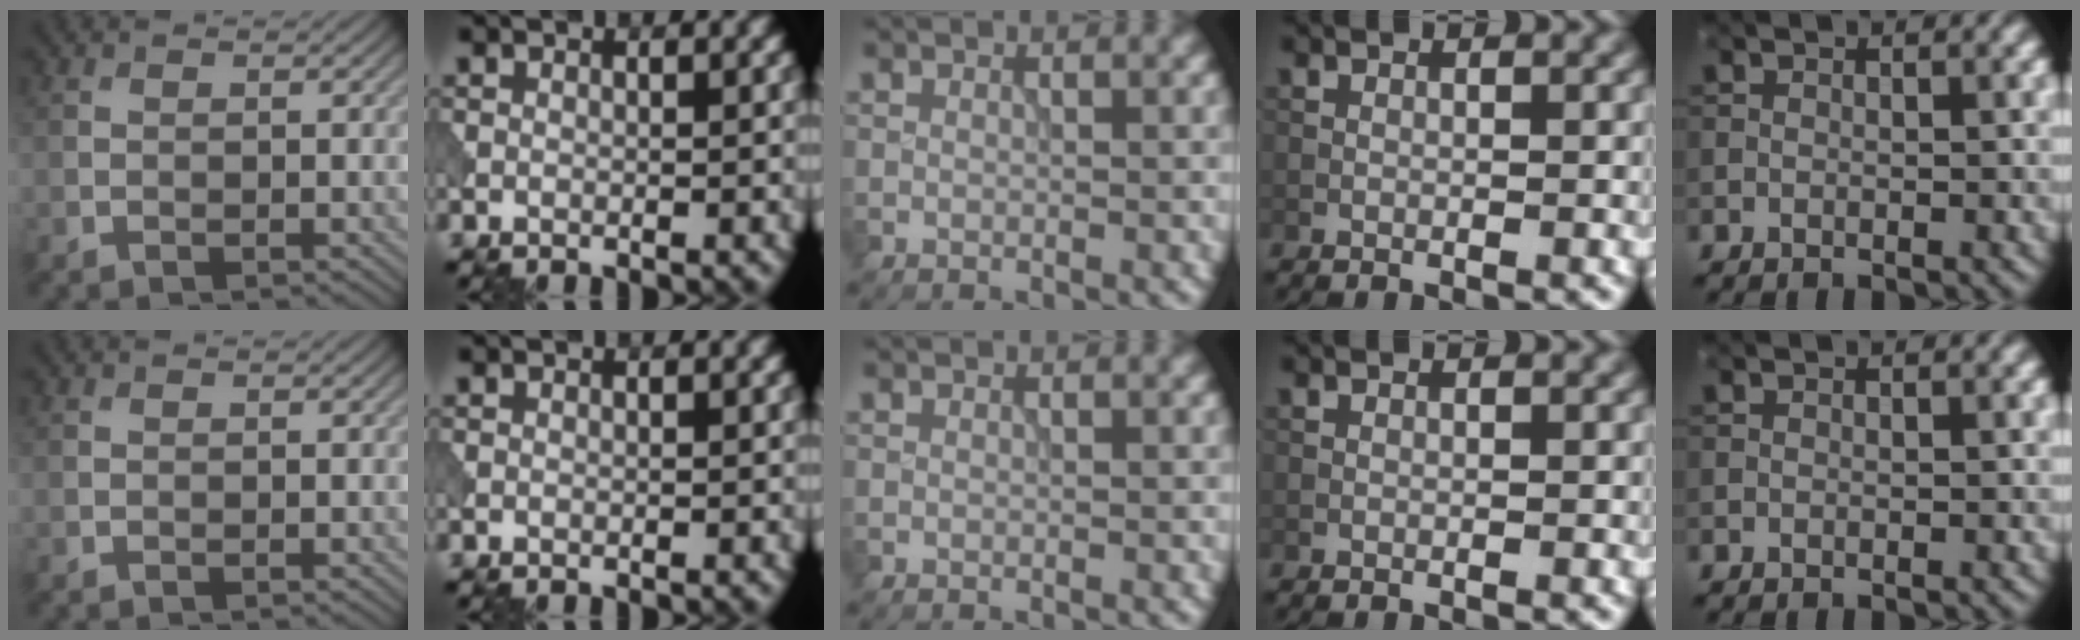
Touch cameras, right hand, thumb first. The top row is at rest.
{}